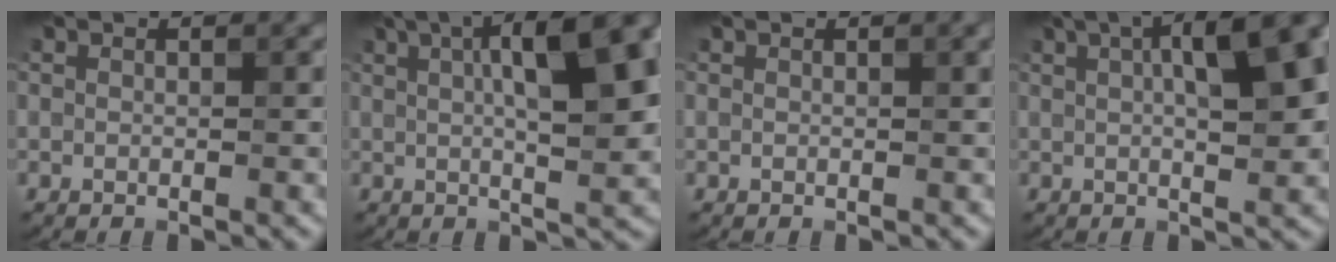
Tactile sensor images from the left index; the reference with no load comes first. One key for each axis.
{"total": 12.9, "fx": 3.5, "fy": 4.3, "fz": 11.7, "tx": -0.135, "ty": 0.020, "tz": 0.041}
{"total": 1.2, "fx": 0.5, "fy": 0.3, "fz": 1.1, "tx": -0.011, "ty": 0.005, "tz": 0.005}
{"total": 11.2, "fx": 3.2, "fy": 3.8, "fz": 10.1, "tx": -0.112, "ty": 0.022, "tz": 0.035}